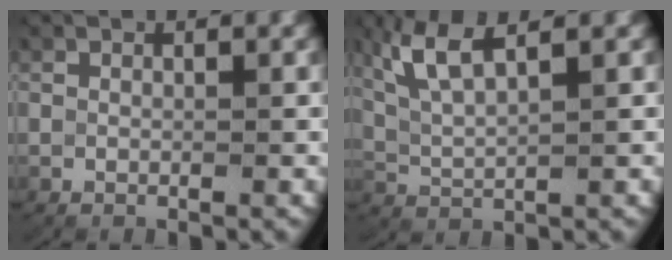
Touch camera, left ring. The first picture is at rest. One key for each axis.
{"total": 5.2, "fx": 2.2, "fy": 2.5, "fz": 4.0, "tx": -0.105, "ty": -0.003, "tz": 0.048}